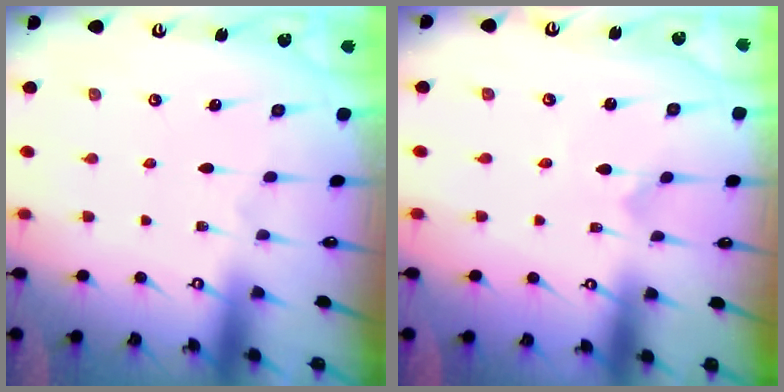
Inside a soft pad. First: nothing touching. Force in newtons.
{"total": 0.0}